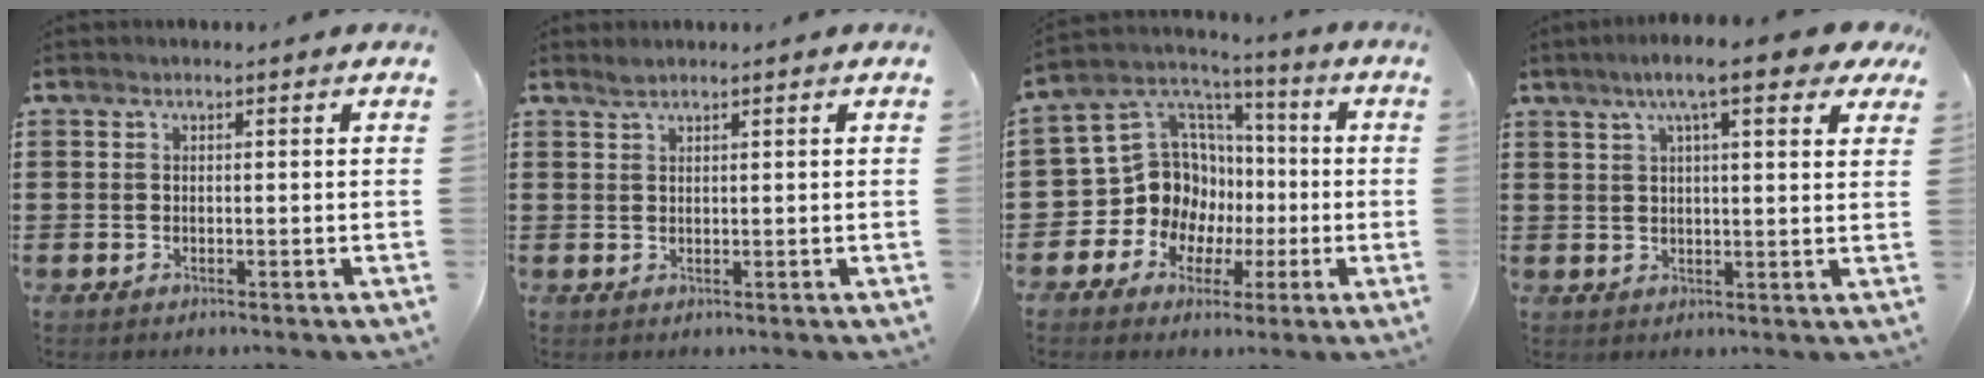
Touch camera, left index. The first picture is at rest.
{"total": 1.2, "force": [1.0, 0.1, 0.5], "torque": [-0.012, 0.000, 0.020]}
{"total": 13.1, "force": [-1.0, 12.0, 5.1], "torque": [-0.152, -0.010, -0.011]}
{"total": 8.2, "force": [5.2, 1.3, 6.2], "torque": [-0.117, 0.001, 0.086]}